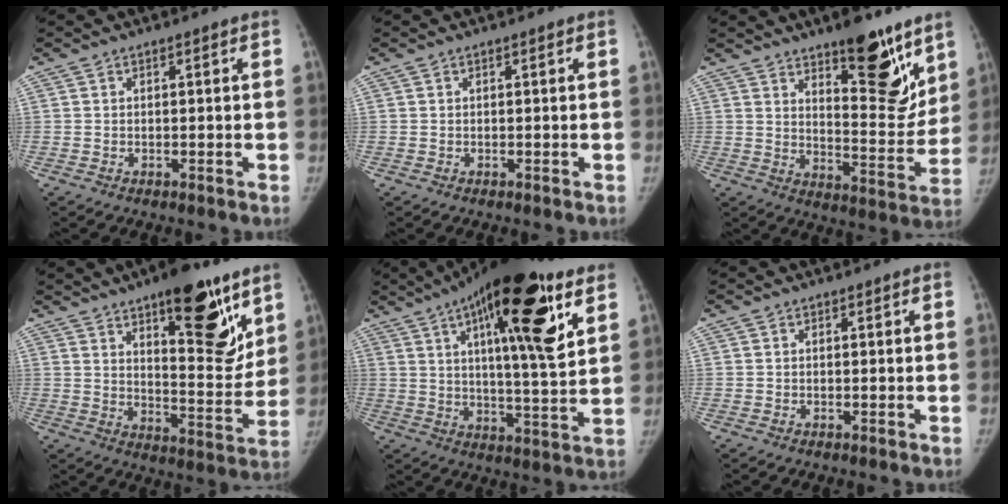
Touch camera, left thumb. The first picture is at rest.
{"total": 0.0}
{"total": 15.8, "force": [10.2, 5.6, 10.7], "torque": [-0.096, -0.080, 0.158]}
{"total": 18.9, "force": [10.7, 6.9, 14.0], "torque": [-0.145, -0.069, 0.160]}
{"total": 23.8, "force": [10.8, 6.5, 20.2], "torque": [-0.290, -0.024, 0.161]}
{"total": 0.0}